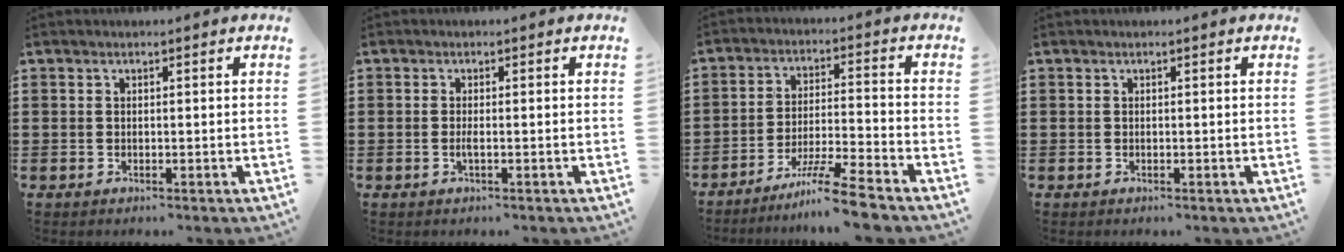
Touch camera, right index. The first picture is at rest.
{"total": 1.3, "force": [-0.4, 0.0, 1.2], "torque": [-0.024, -0.004, -0.007]}
{"total": 8.1, "force": [-6.8, -0.5, 4.5], "torque": [-0.085, -0.006, -0.131]}
{"total": 0.0}